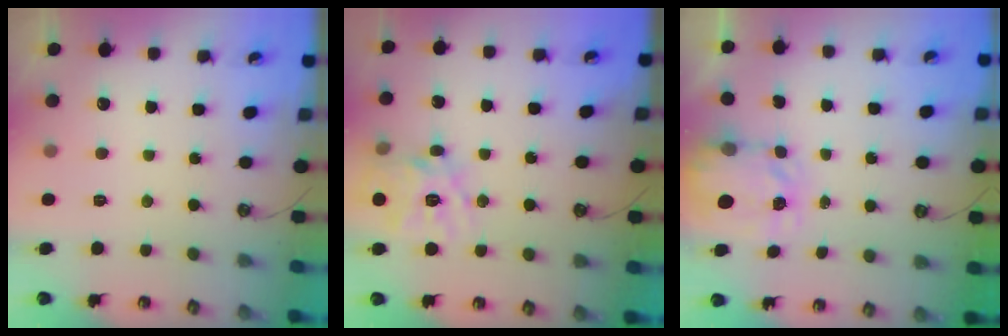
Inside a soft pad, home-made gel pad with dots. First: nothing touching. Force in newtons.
{"total": 15.7, "press": 15.6, "slide": 1.7}
{"total": 3.7, "press": 3.6, "slide": 0.5}